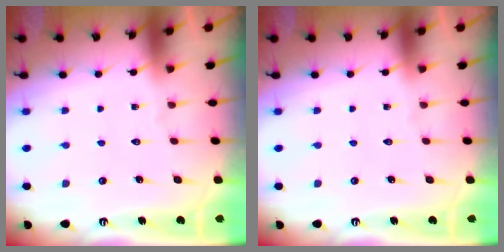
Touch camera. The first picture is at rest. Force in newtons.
{"total": 0.0}